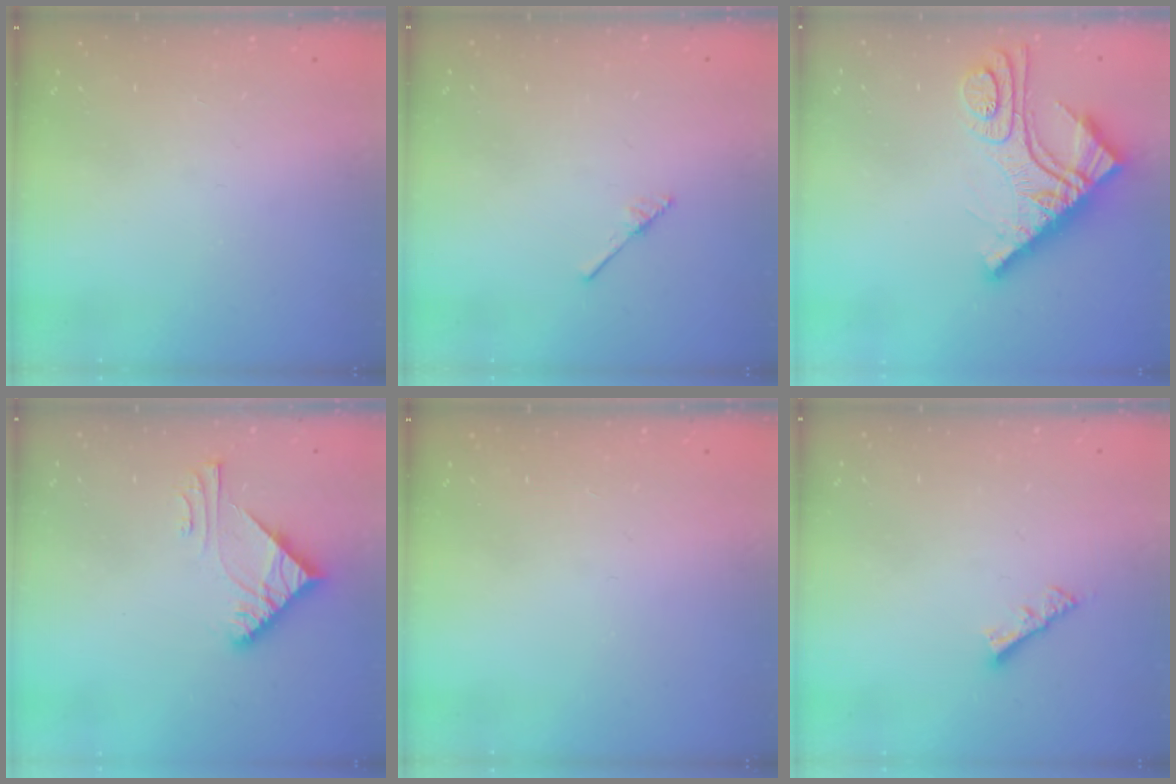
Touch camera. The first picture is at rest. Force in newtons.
{"total": 2.5, "press": 2.4, "slide": 0.3}
{"total": 13.9, "press": 13.8, "slide": 1.4}
{"total": 6.6, "press": 6.6, "slide": 0.5}
{"total": 0.0}
{"total": 4.2, "press": 4.2, "slide": 0.3}